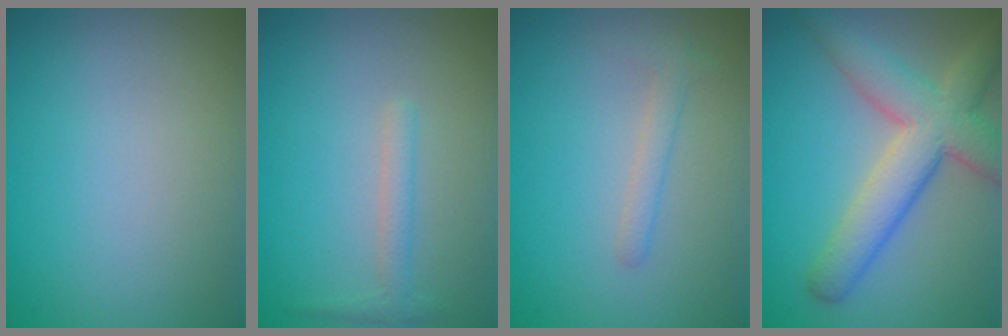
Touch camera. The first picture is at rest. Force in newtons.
{"total": 1.4, "press": 1.4, "slide": 0.1}
{"total": 1.4, "press": 1.4, "slide": 0.0}
{"total": 6.8, "press": 6.8, "slide": 0.5}